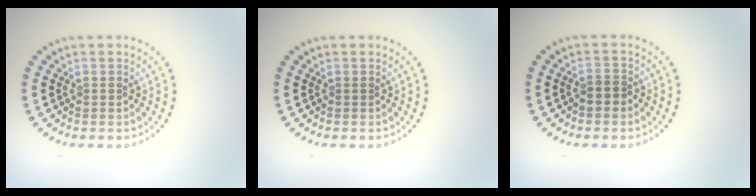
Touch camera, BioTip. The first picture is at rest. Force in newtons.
{"total": 0.0}
{"total": 1.5, "press": 1.4, "slide": 0.7}